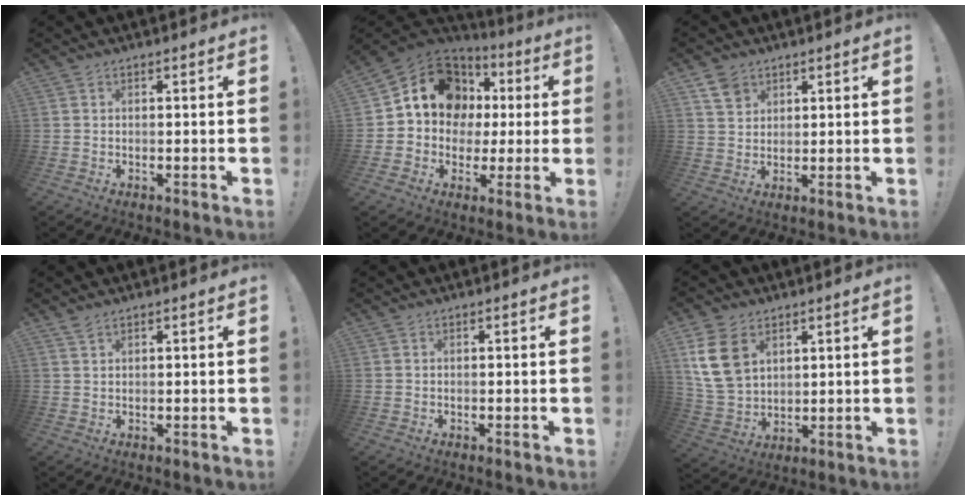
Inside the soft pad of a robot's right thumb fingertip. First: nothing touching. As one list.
[{"total": 16.0, "force": [5.3, 12.9, 7.8], "torque": [-0.113, -0.024, 0.116]}, {"total": 5.8, "force": [3.7, 4.2, 1.6], "torque": [-0.022, -0.020, 0.072]}, {"total": 1.9, "force": [1.5, 0.7, 0.9], "torque": [-0.012, -0.006, 0.027]}, {"total": 0.0}, {"total": 12.6, "force": [5.4, 8.9, 7.0], "torque": [-0.134, -0.024, 0.109]}]